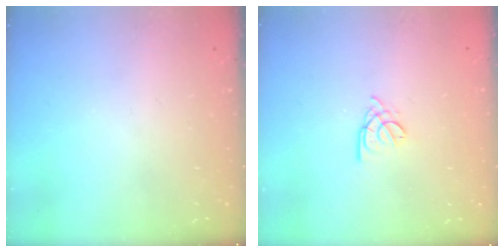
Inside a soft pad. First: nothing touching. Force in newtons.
{"total": 2.8, "press": 2.7, "slide": 0.5}